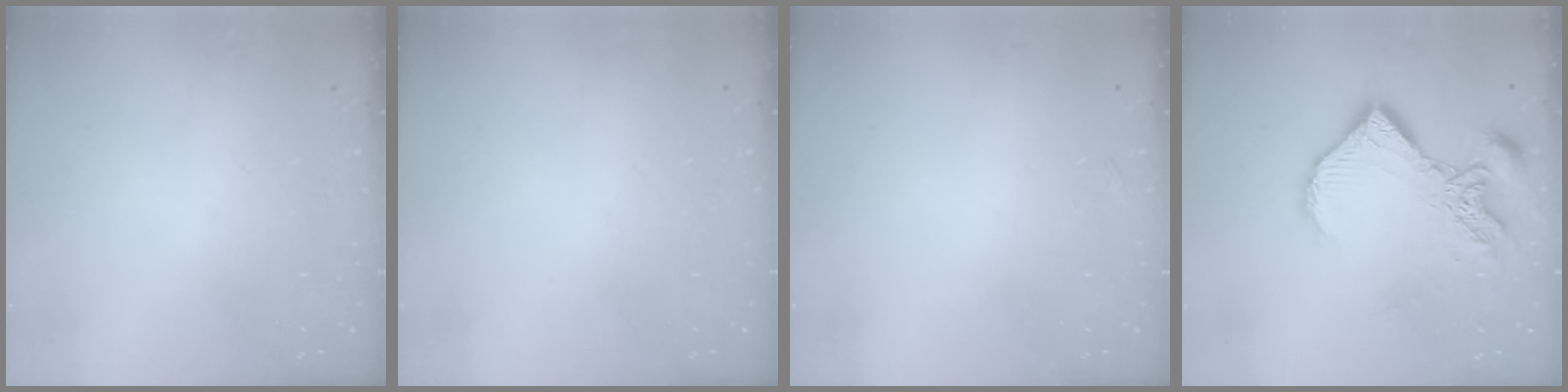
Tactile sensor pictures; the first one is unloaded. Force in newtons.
{"total": 0.0}
{"total": 3.8, "press": 3.8, "slide": 0.4}
{"total": 13.1, "press": 13.0, "slide": 1.8}